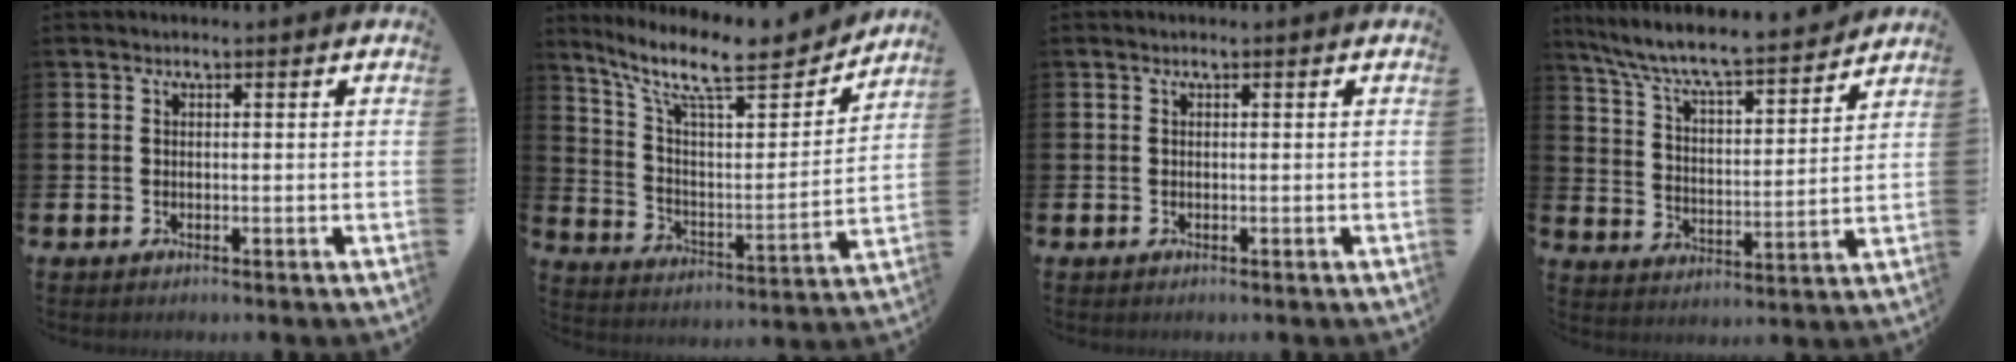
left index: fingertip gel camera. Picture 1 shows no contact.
{"total": 11.9, "force": [9.6, 3.0, 6.3], "torque": [-0.149, -0.061, 0.161]}
{"total": 0.0}
{"total": 8.3, "force": [7.7, 0.9, 2.9], "torque": [-0.096, -0.060, 0.131]}